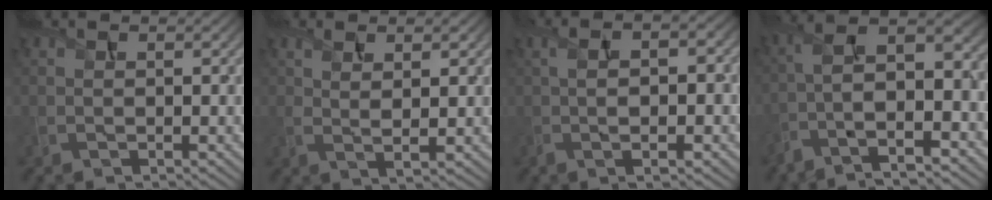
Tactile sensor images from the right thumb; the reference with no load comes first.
{"total": 2.9, "force": [1.4, 0.9, 2.4], "torque": [-0.058, -0.003, 0.028]}
{"total": 6.7, "force": [-0.7, 2.2, 6.3], "torque": [-0.109, -0.003, 0.000]}
{"total": 12.7, "force": [-5.1, 4.4, 10.8], "torque": [-0.230, 0.000, -0.084]}